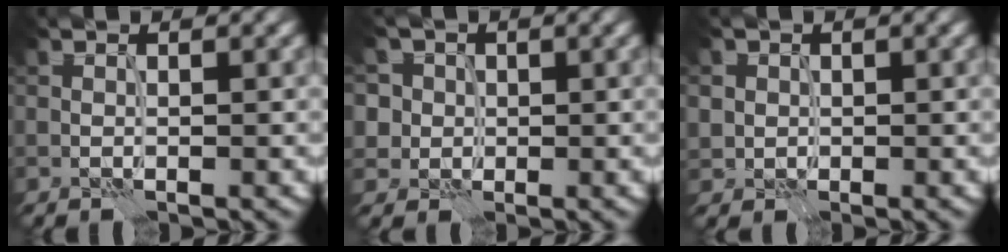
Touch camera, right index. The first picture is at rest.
{"total": 5.1, "force": [2.2, 4.4, 1.5], "torque": [-0.030, 0.009, 0.024]}
{"total": 1.6, "force": [0.4, 1.5, 0.1], "torque": [-0.001, -0.004, 0.008]}